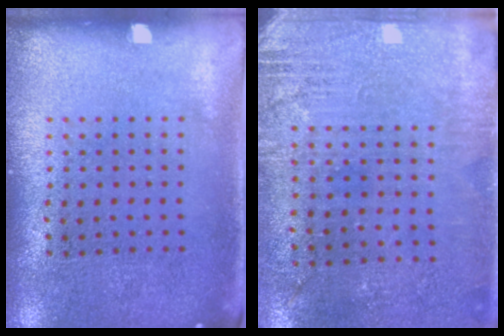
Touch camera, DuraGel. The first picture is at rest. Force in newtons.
{"total": 2.8, "press": 2.5, "slide": 1.2}